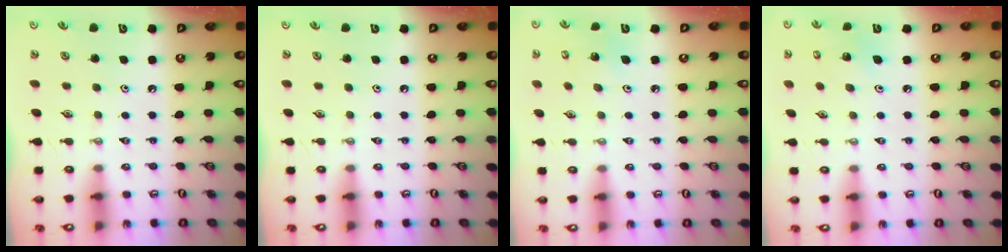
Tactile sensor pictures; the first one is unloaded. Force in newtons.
{"total": 0.0}
{"total": 5.6, "press": 5.3, "slide": 1.6}
{"total": 4.9, "press": 4.5, "slide": 2.0}